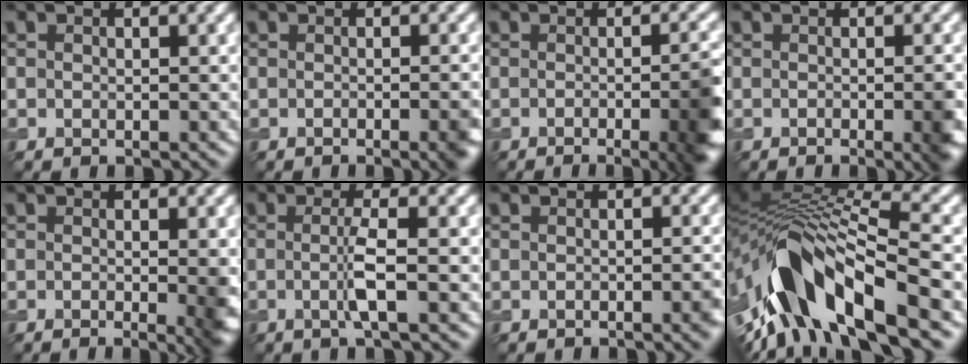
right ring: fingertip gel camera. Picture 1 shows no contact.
{"total": 3.1, "force": [-1.4, 0.8, 2.6], "torque": [-0.029, -0.001, -0.021]}
{"total": 7.3, "force": [-2.2, 2.4, 6.5], "torque": [-0.060, -0.006, -0.022]}
{"total": 3.2, "force": [-1.1, 0.9, 2.9], "torque": [-0.036, -0.004, -0.015]}
{"total": 3.7, "force": [-0.6, 0.9, 3.5], "torque": [-0.049, -0.007, -0.007]}
{"total": 2.7, "force": [-0.2, 0.3, 2.6], "torque": [-0.054, -0.004, -0.009]}
{"total": 1.7, "force": [-0.8, 0.4, 1.4], "torque": [-0.015, 0.001, -0.012]}
{"total": 12.5, "force": [-4.8, 5.2, 10.3], "torque": [-0.189, 0.011, -0.085]}